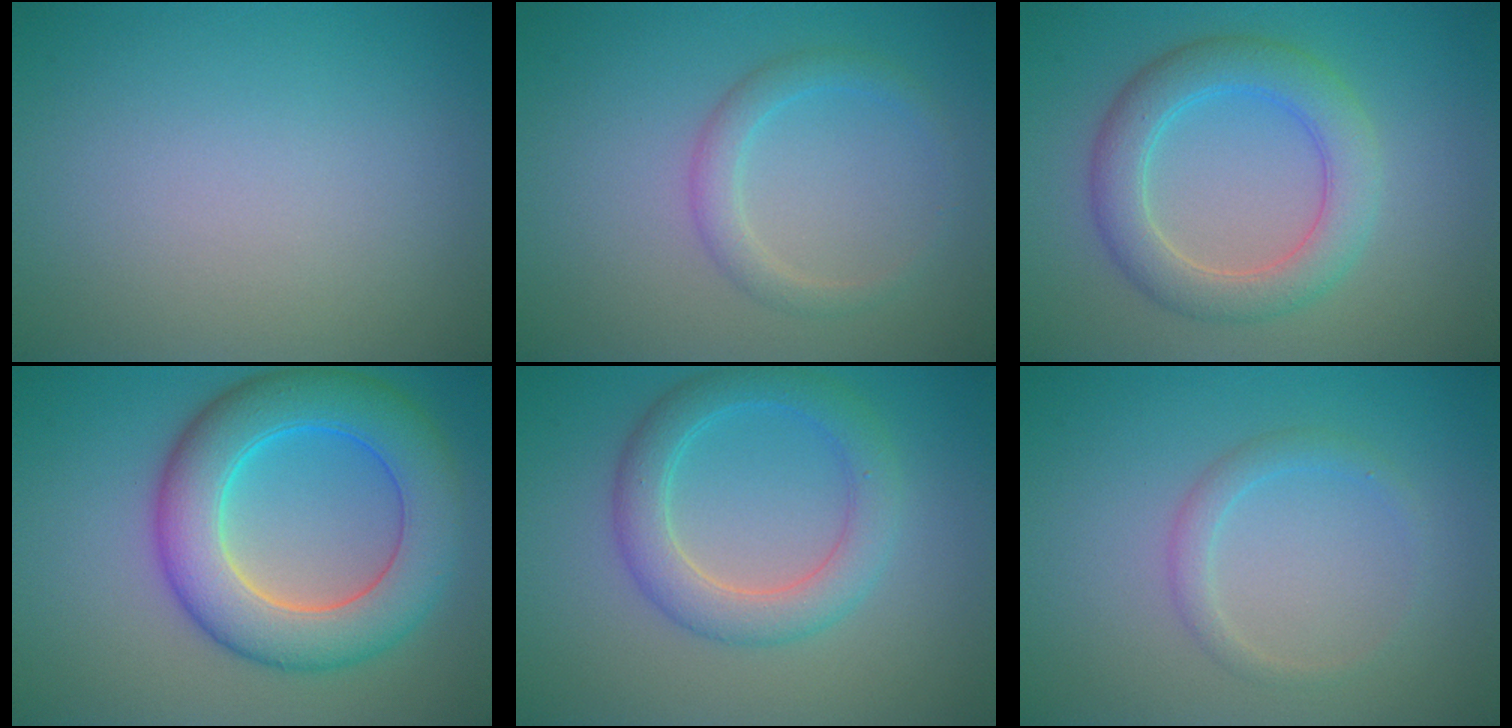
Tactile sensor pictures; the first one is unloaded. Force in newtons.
{"total": 2.1, "press": 2.1, "slide": 0.0}
{"total": 4.9, "press": 4.9, "slide": 0.2}
{"total": 8.8, "press": 8.8, "slide": 0.3}
{"total": 4.3, "press": 4.3, "slide": 0.1}
{"total": 1.5, "press": 1.5, "slide": 0.1}